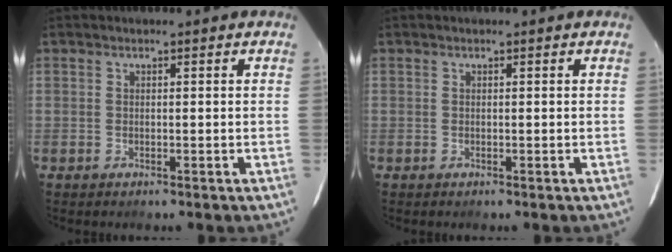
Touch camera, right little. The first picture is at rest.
{"total": 0.0}